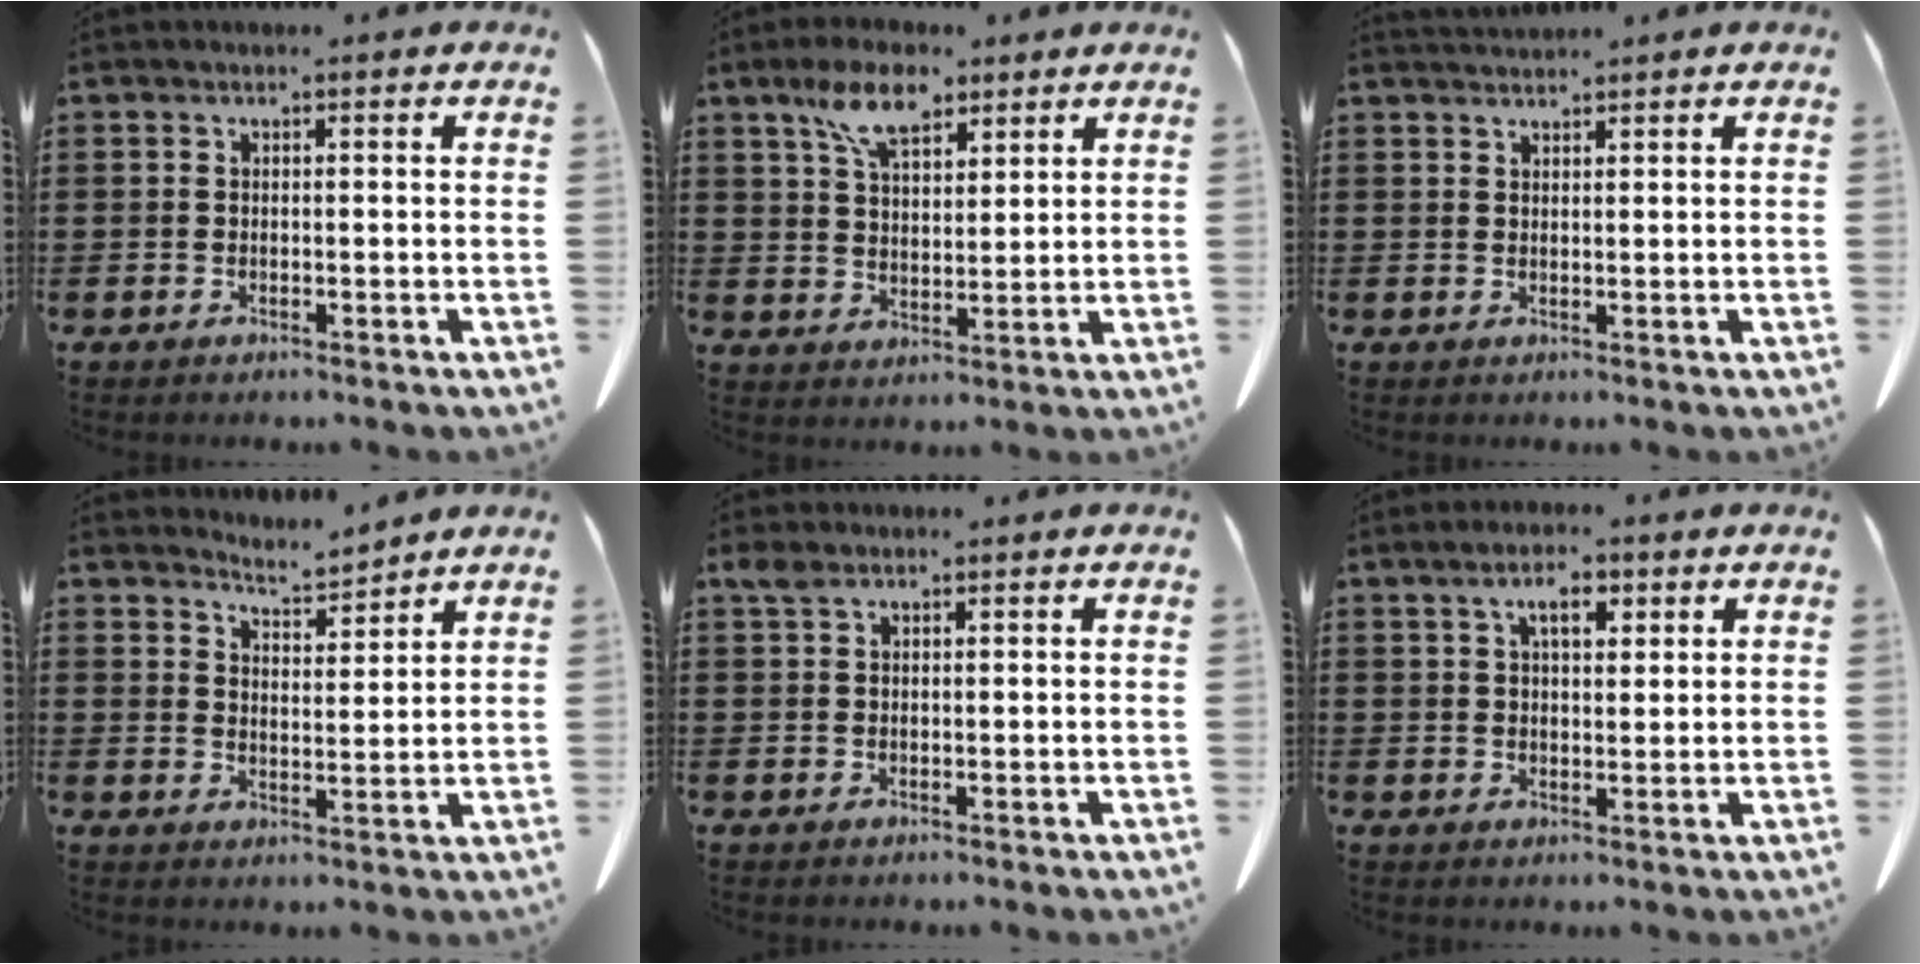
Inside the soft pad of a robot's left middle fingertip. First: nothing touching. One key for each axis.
{"total": 7.9, "fx": 5.2, "fy": 3.6, "fz": 4.8, "tx": -0.101, "ty": 0.003, "tz": 0.093}
{"total": 1.4, "fx": 1.4, "fy": 0.1, "fz": 0.2, "tx": -0.007, "ty": 0.000, "tz": 0.028}
{"total": 4.2, "fx": 4.2, "fy": -0.1, "fz": -0.1, "tx": -0.012, "ty": -0.024, "tz": 0.075}
{"total": 2.0, "fx": 1.3, "fy": 0.9, "fz": 1.2, "tx": -0.031, "ty": 0.003, "tz": 0.024}
{"total": 4.2, "fx": 2.3, "fy": 1.7, "fz": 3.1, "tx": -0.051, "ty": 0.004, "tz": 0.034}